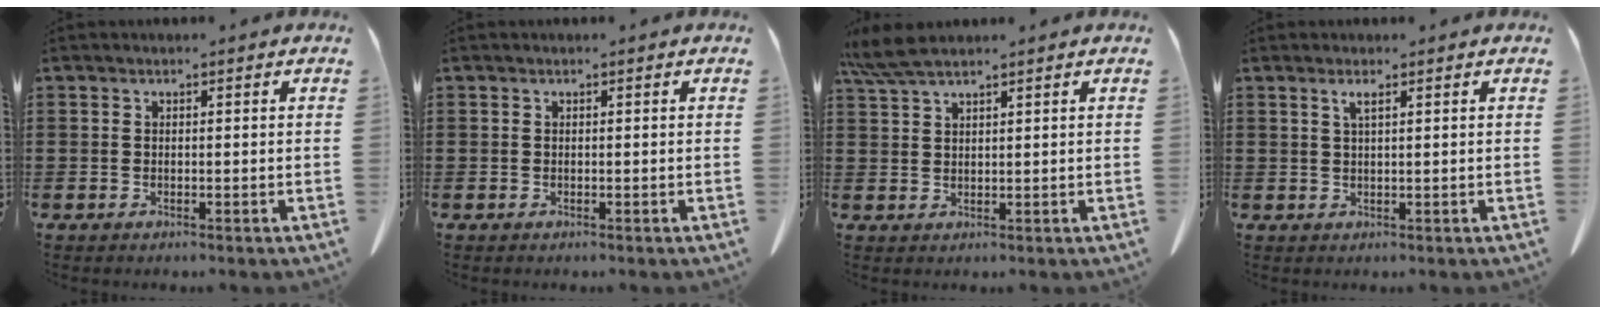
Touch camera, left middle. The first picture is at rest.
{"total": 0.0}
{"total": 4.6, "force": [3.6, 0.6, 2.8], "torque": [-0.063, 0.000, 0.067]}
{"total": 1.5, "force": [0.8, 0.2, 1.3], "torque": [-0.027, 0.002, 0.013]}